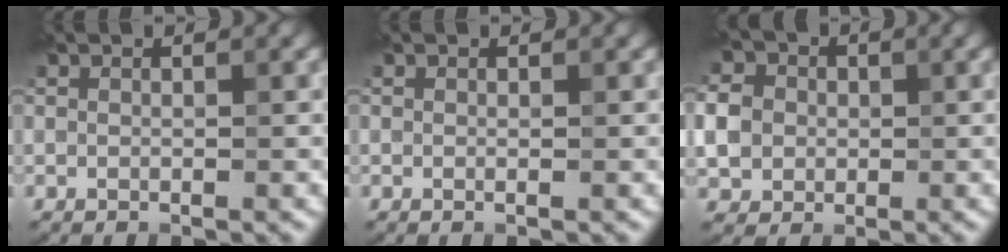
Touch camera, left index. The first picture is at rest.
{"total": 0.0}
{"total": 5.9, "force": [0.3, 5.1, 2.9], "torque": [-0.066, 0.020, -0.006]}